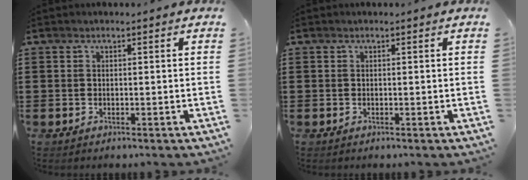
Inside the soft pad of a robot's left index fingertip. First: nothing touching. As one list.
[{"total": 0.0}]